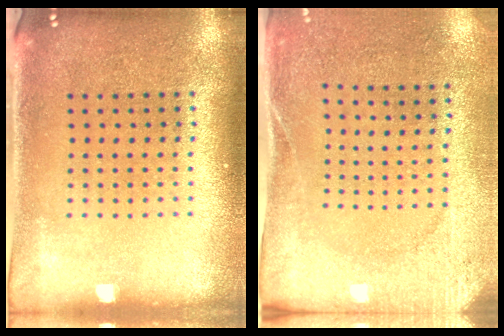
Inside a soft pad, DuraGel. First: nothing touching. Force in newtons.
{"total": 2.6, "press": 2.0, "slide": 1.6}